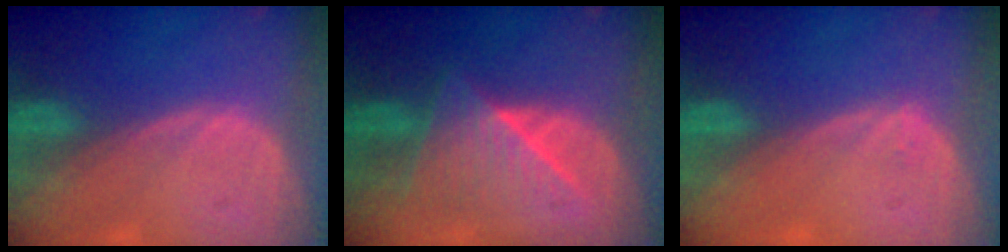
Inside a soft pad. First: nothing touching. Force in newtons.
{"total": 7.0, "press": 7.0, "slide": 0.2}
{"total": 0.6, "press": 0.4, "slide": 0.5}